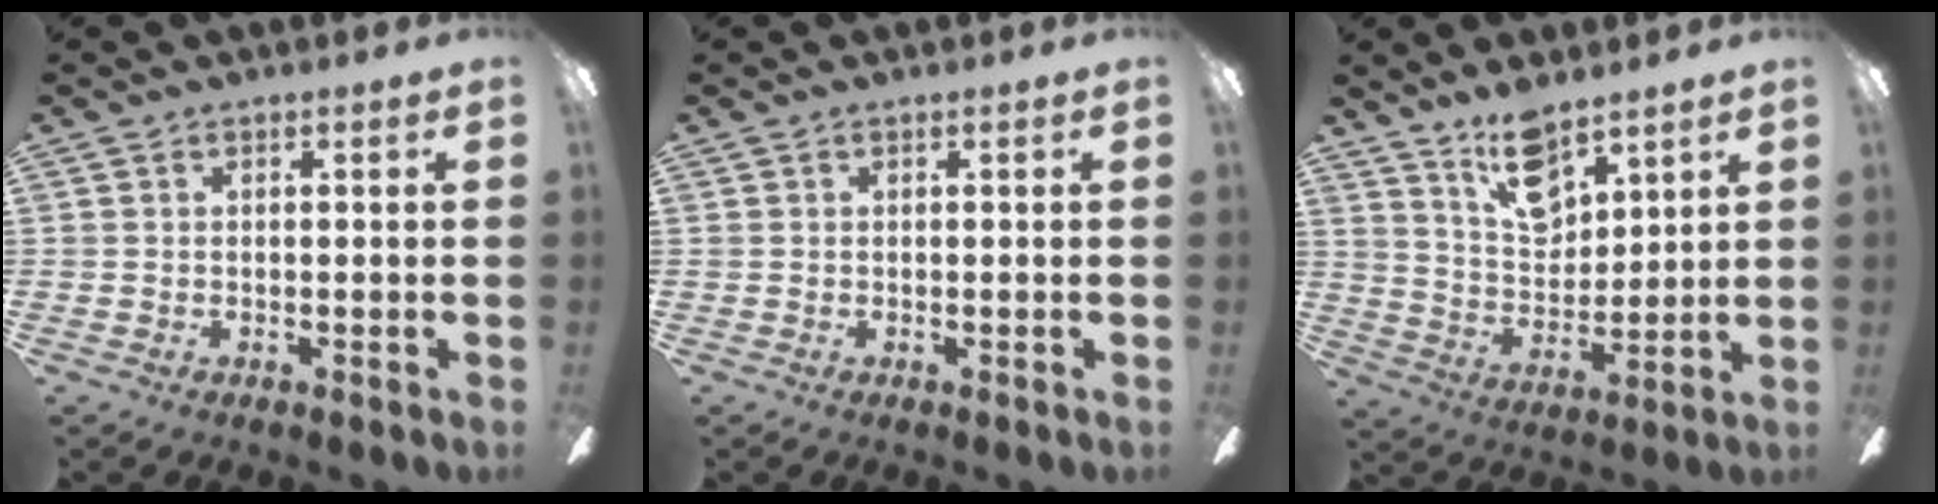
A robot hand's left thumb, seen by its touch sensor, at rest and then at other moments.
{"total": 0.0}
{"total": 12.0, "force": [9.0, 5.6, 5.7], "torque": [-0.097, -0.046, 0.164]}